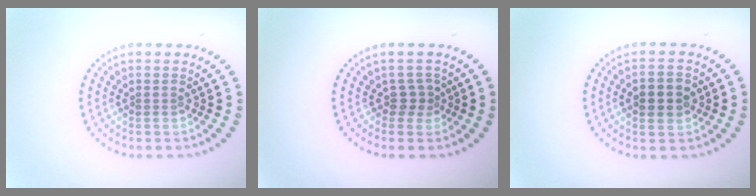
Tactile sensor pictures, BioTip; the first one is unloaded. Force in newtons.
{"total": 1.7, "press": 1.2, "slide": 1.2}
{"total": 2.9, "press": 2.9, "slide": 0.2}